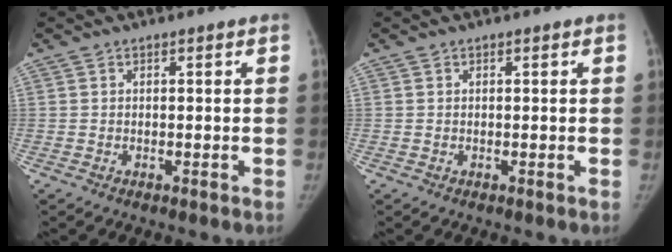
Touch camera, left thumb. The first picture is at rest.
{"total": 0.0}